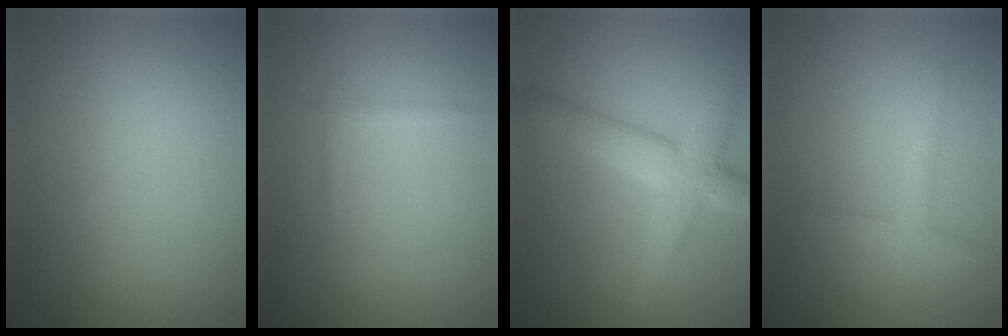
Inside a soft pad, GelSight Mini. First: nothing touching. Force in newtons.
{"total": 0.6, "press": 0.6, "slide": 0.0}
{"total": 5.7, "press": 5.7, "slide": 0.2}
{"total": 2.0, "press": 2.0, "slide": 0.1}